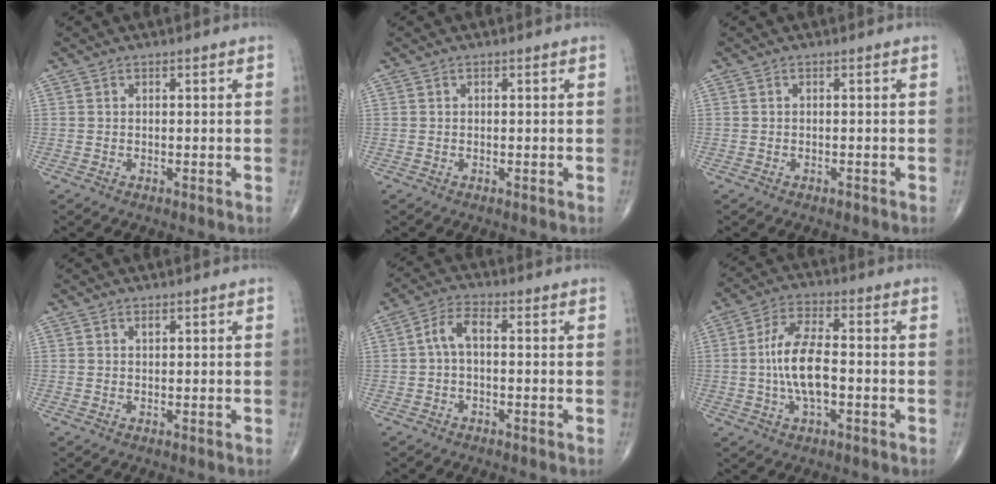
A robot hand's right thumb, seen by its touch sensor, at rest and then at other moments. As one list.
[{"total": 0.0}, {"total": 0.5, "force": [-0.4, 0.2, 0.2], "torque": [-0.002, 0.000, -0.009]}, {"total": 0.6, "force": [0.4, 0.3, 0.4], "torque": [-0.005, -0.003, 0.007]}, {"total": 4.5, "force": [-0.1, 2.1, 3.9], "torque": [-0.075, 0.019, -0.011]}, {"total": 10.5, "force": [-1.2, 4.5, 9.4], "torque": [-0.185, 0.018, -0.027]}]